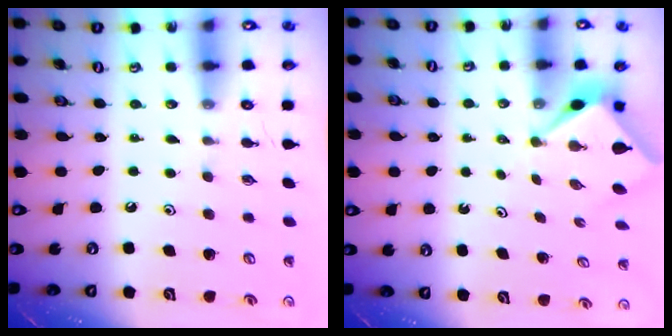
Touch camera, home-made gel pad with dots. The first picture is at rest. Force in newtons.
{"total": 2.6, "press": 2.6, "slide": 0.1}